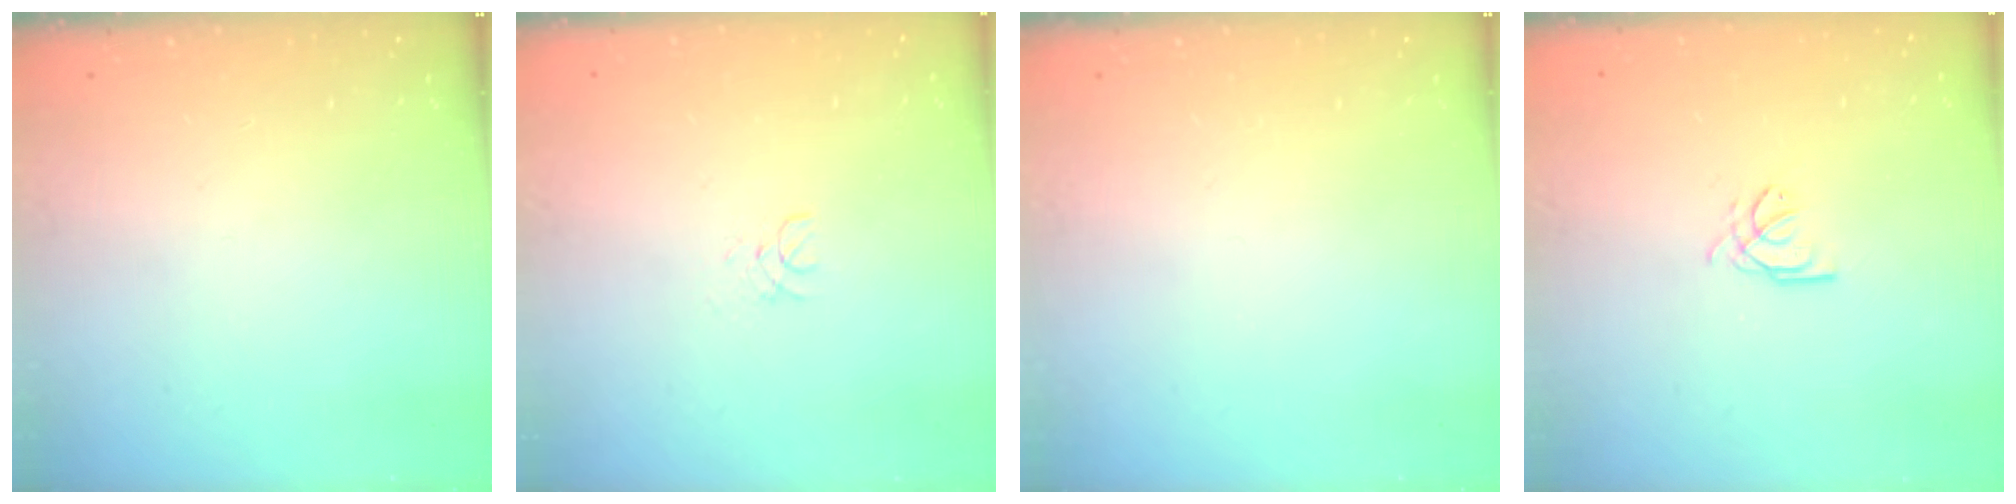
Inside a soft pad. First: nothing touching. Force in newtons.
{"total": 1.3, "press": 1.3, "slide": 0.1}
{"total": 0.0}
{"total": 2.4, "press": 2.4, "slide": 0.1}